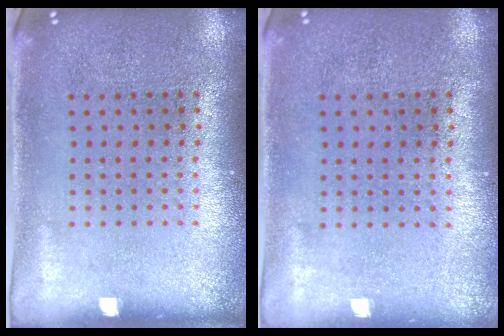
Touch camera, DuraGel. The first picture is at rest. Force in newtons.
{"total": 0.0}